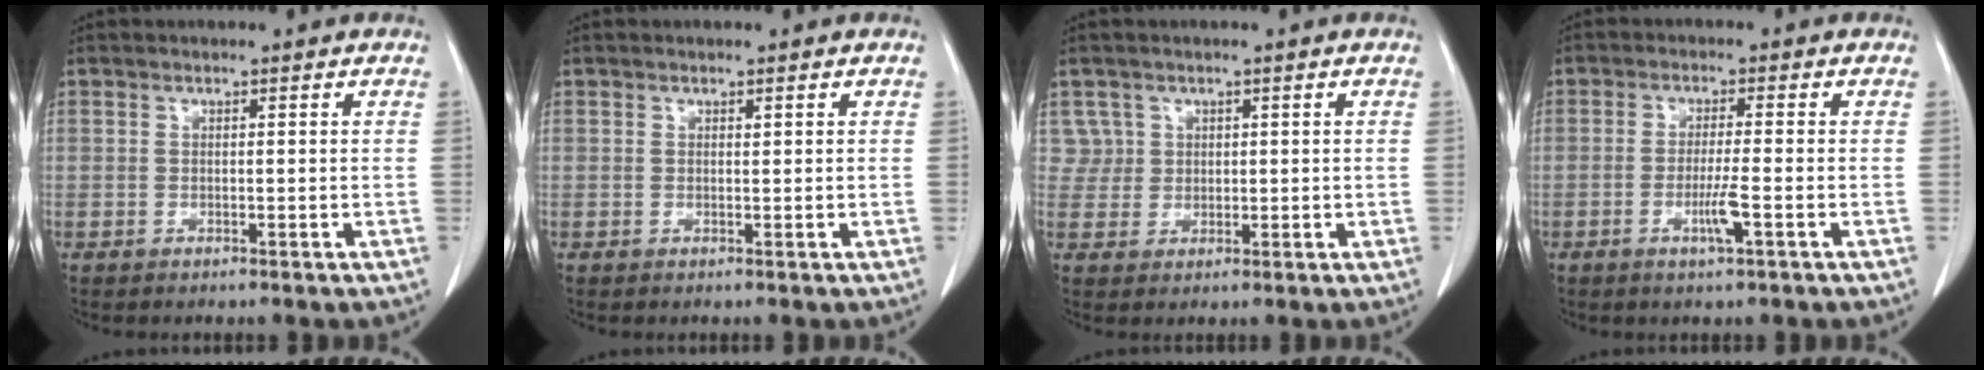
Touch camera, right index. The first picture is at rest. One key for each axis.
{"total": 0.0}
{"total": 3.1, "fx": 1.3, "fy": 2.8, "fz": -0.4, "tx": 0.025, "ty": 0.009, "tz": 0.021}
{"total": 4.0, "fx": -1.5, "fy": -0.2, "fz": 3.7, "tx": -0.071, "ty": -0.006, "tz": -0.028}